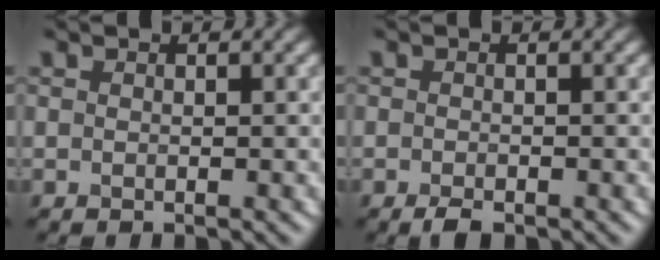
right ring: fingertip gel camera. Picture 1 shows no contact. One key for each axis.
{"total": 1.3, "fx": -1.0, "fy": 0.4, "fz": 0.8, "tx": -0.018, "ty": -0.003, "tz": -0.018}